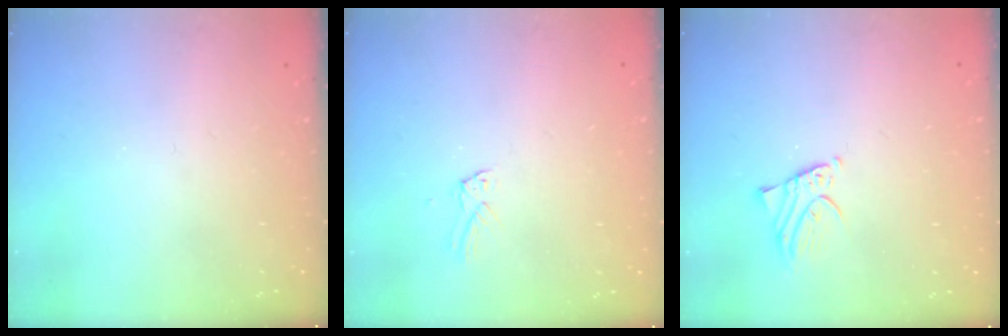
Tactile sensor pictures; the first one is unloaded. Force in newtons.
{"total": 1.5, "press": 1.5, "slide": 0.1}
{"total": 1.9, "press": 1.9, "slide": 0.3}